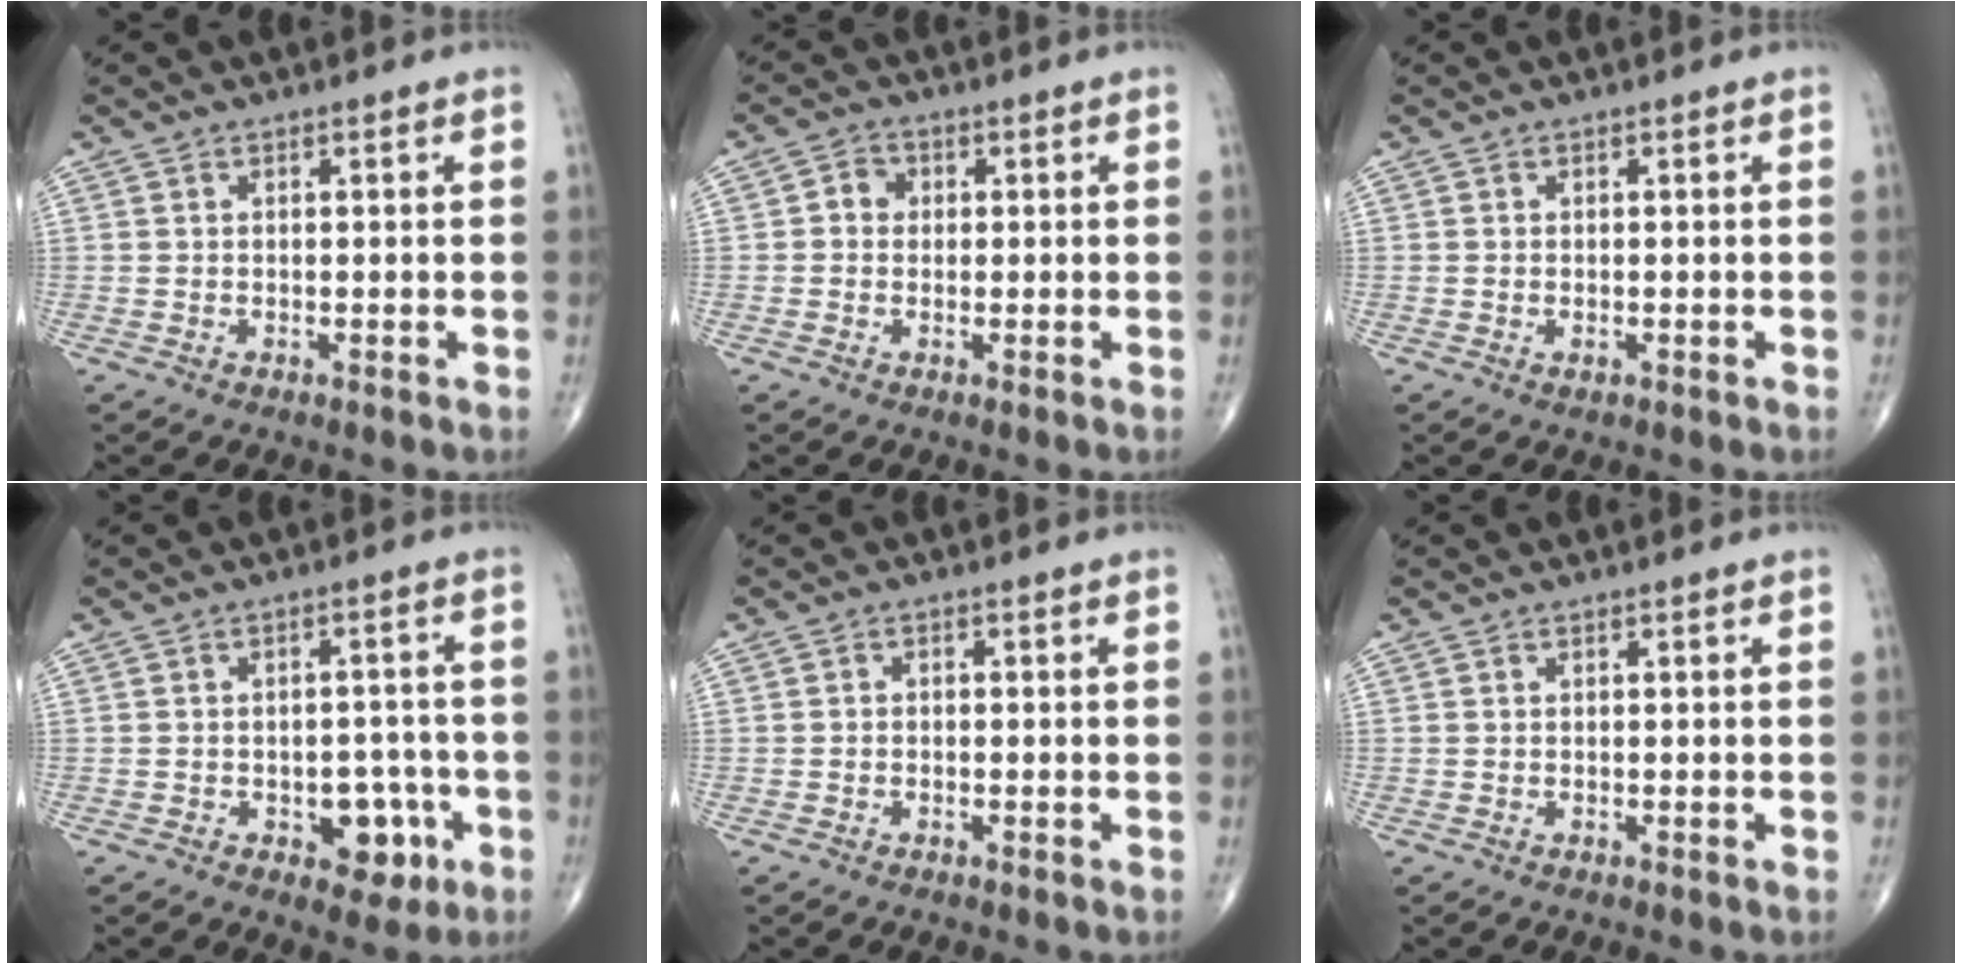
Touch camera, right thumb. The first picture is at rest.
{"total": 3.0, "force": [0.2, 2.7, 1.3], "torque": [-0.005, 0.009, -0.004]}
{"total": 0.8, "force": [-0.2, 0.5, 0.6], "torque": [-0.011, 0.001, -0.001]}
{"total": 7.5, "force": [-2.9, 4.7, 5.1], "torque": [-0.032, 0.021, -0.031]}
{"total": 0.7, "force": [-0.3, 0.5, 0.4], "torque": [-0.002, 0.002, -0.010]}
{"total": 0.0}